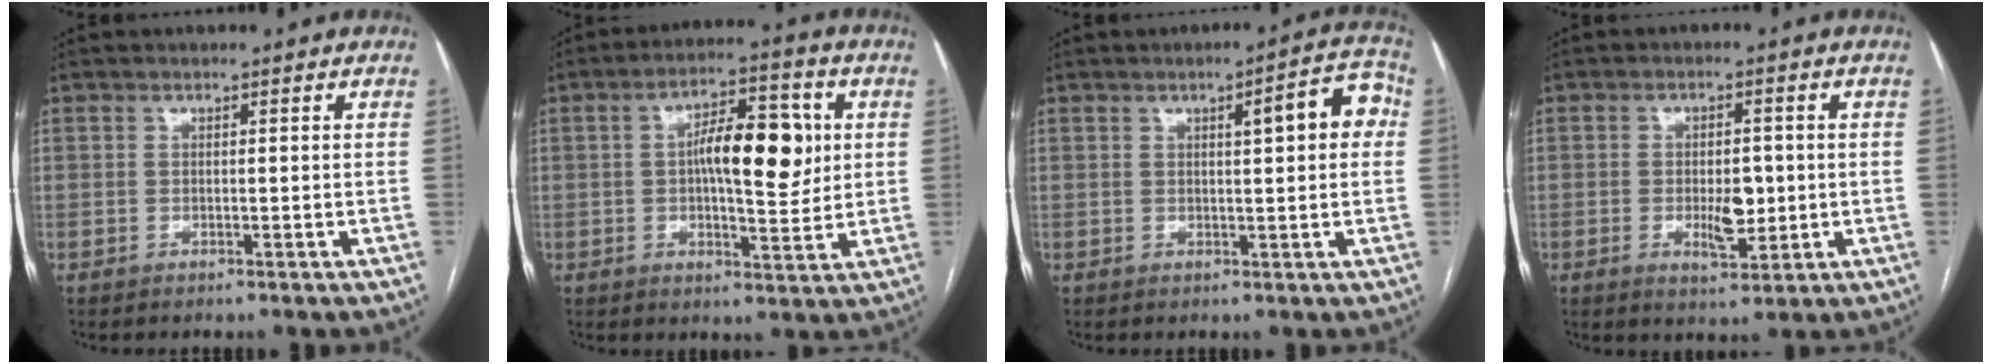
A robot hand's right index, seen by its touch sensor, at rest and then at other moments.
{"total": 11.1, "force": [1.5, 3.6, 10.3], "torque": [-0.163, 0.019, 0.023]}
{"total": 6.8, "force": [1.4, 1.4, 6.5], "torque": [-0.079, 0.022, 0.013]}
{"total": 5.3, "force": [-0.8, 2.2, 4.8], "torque": [-0.075, -0.002, -0.006]}